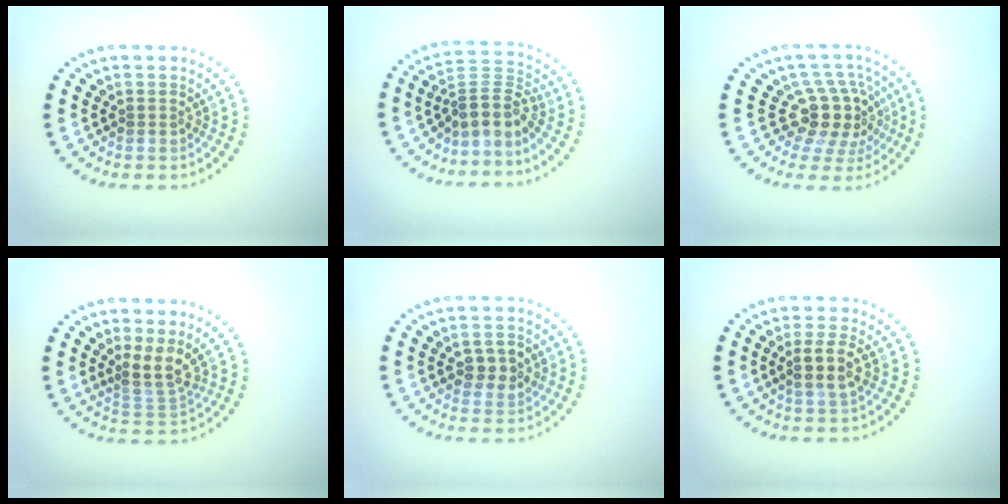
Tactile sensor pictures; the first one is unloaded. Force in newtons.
{"total": 3.4, "press": 2.5, "slide": 2.4}
{"total": 4.3, "press": 3.3, "slide": 2.8}
{"total": 2.7, "press": 1.9, "slide": 2.0}
{"total": 2.8, "press": 2.8, "slide": 0.3}
{"total": 2.5, "press": 2.2, "slide": 1.3}